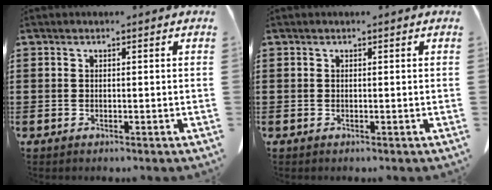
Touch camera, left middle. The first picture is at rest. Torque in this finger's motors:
{"motor_torque": [-0.02, 0.02, 0.02, 0.00]}